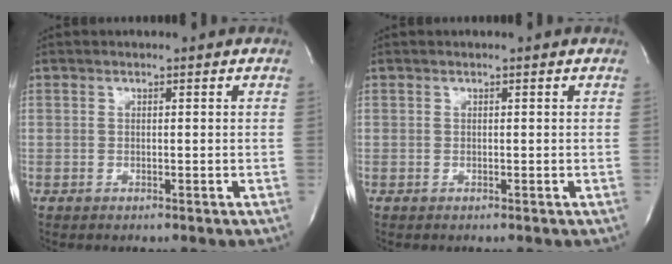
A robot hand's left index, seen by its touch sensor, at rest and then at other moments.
{"total": 0.0}